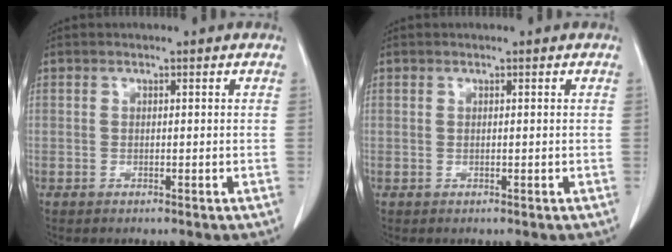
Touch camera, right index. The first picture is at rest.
{"total": 0.0}